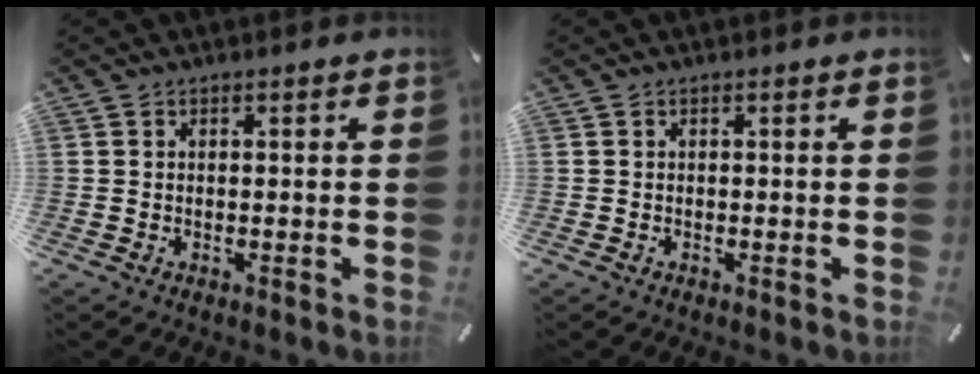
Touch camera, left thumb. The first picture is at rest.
{"total": 0.0}